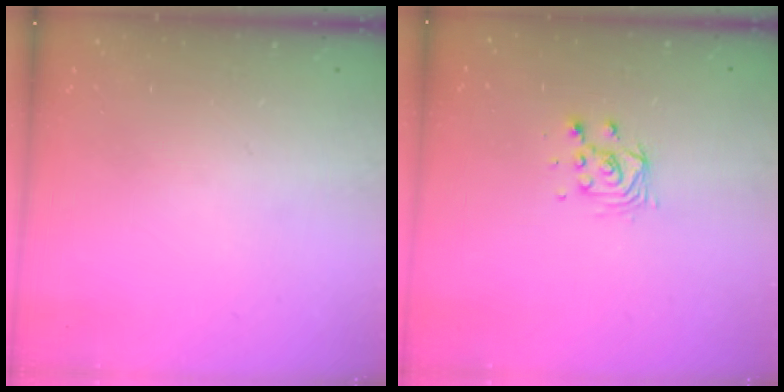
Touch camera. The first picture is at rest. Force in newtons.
{"total": 4.2, "press": 4.2, "slide": 0.3}